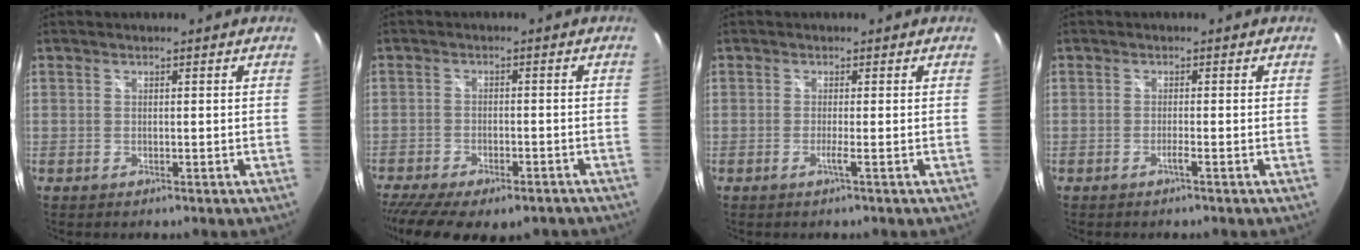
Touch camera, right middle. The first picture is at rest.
{"total": 15.1, "force": [-11.4, 5.5, 8.2], "torque": [-0.176, -0.048, -0.168]}
{"total": 1.1, "force": [-0.4, -0.5, 0.9], "torque": [-0.009, -0.007, -0.010]}
{"total": 0.9, "force": [-0.6, -0.3, 0.6], "torque": [-0.007, -0.001, -0.013]}